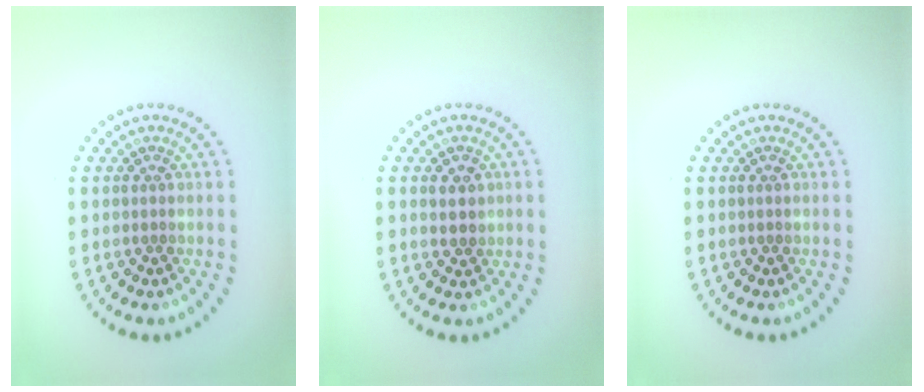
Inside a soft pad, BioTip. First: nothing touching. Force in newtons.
{"total": 1.9, "press": 1.8, "slide": 0.6}
{"total": 0.0}